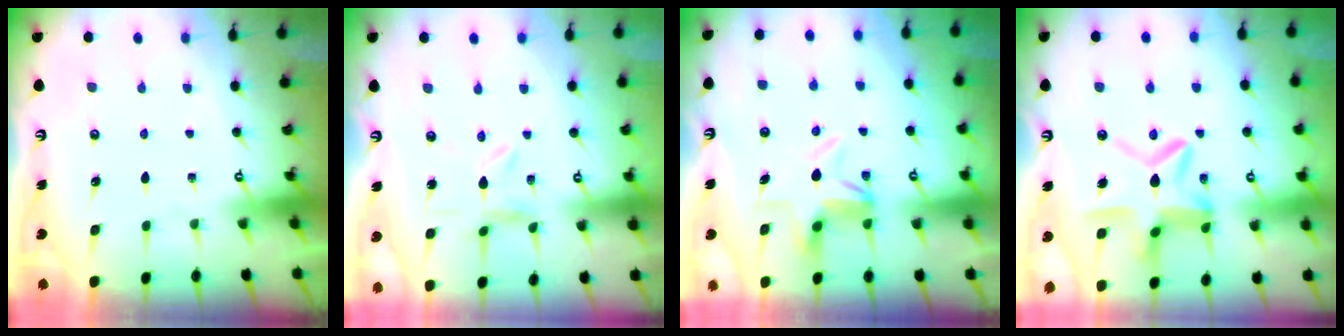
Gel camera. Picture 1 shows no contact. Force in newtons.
{"total": 2.2, "press": 2.2, "slide": 0.2}
{"total": 4.6, "press": 4.5, "slide": 0.2}
{"total": 12.7, "press": 12.6, "slide": 1.0}